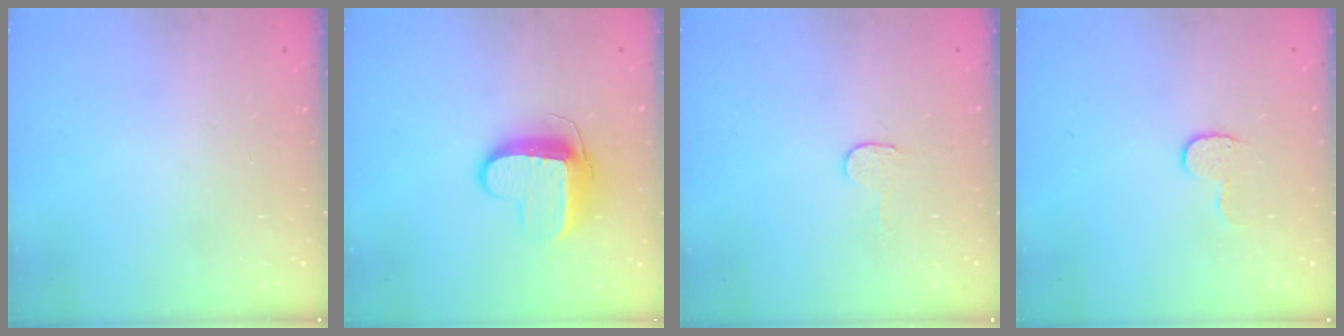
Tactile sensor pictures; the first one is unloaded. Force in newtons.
{"total": 10.3, "press": 10.3, "slide": 1.0}
{"total": 2.3, "press": 2.3, "slide": 0.2}
{"total": 5.7, "press": 5.7, "slide": 0.5}